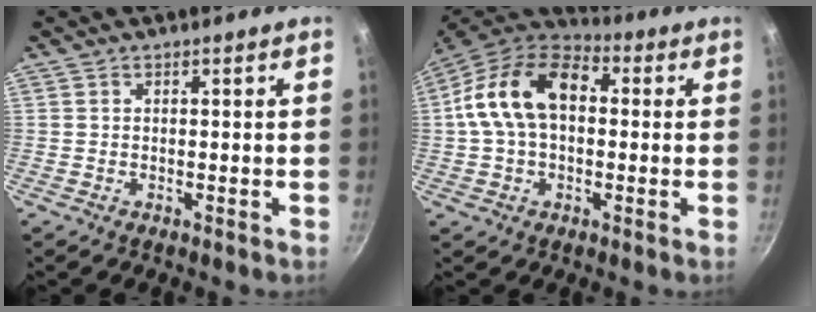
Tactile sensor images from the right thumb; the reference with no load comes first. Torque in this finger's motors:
{"motor_torque": [0.29, 0.28, 0.30, -0.26, 0.38]}